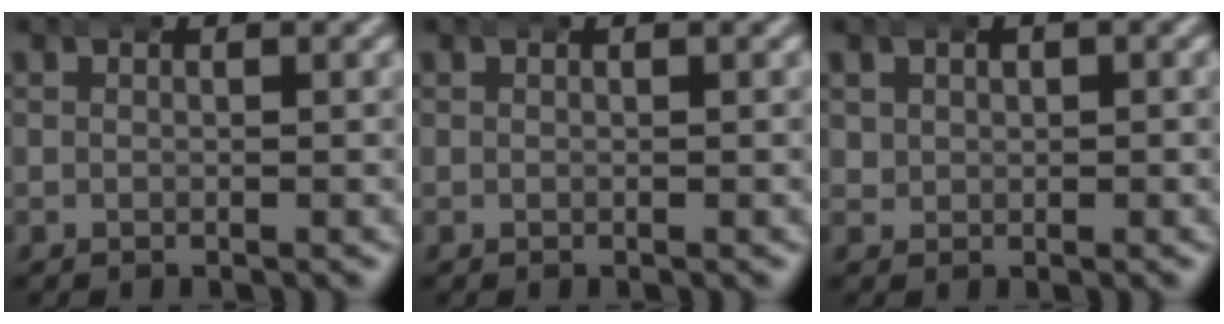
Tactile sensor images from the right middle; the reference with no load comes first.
{"total": 0.0}
{"total": 1.7, "force": [0.7, 1.4, 0.6], "torque": [-0.016, -0.002, 0.019]}